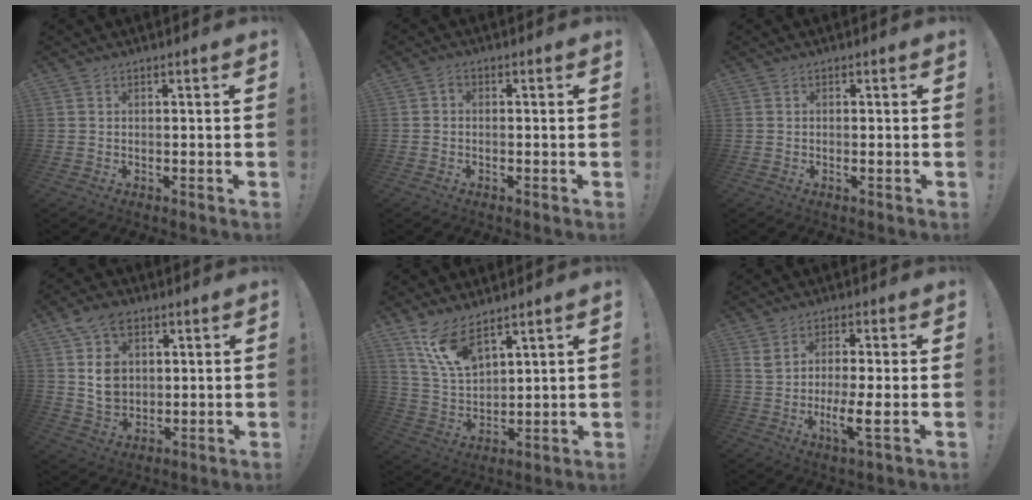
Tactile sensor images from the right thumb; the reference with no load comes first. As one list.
[{"total": 1.3, "force": [-0.5, 1.0, 0.8], "torque": [-0.022, 0.008, -0.007]}, {"total": 0.7, "force": [0.0, 0.0, 0.7], "torque": [-0.008, -0.002, -0.001]}, {"total": 12.0, "force": [4.7, 9.1, 6.3], "torque": [-0.105, -0.006, 0.092]}, {"total": 11.9, "force": [8.7, 4.7, 6.7], "torque": [-0.142, -0.043, 0.168]}, {"total": 7.4, "force": [-1.0, 0.8, 7.3], "torque": [-0.137, -0.015, -0.022]}]